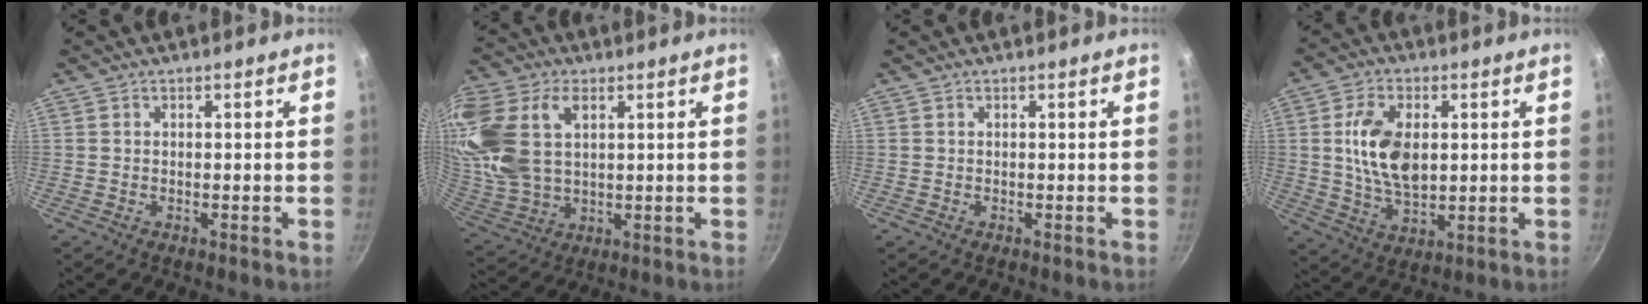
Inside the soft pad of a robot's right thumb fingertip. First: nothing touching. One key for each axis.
{"total": 20.9, "fx": 6.5, "fy": 13.8, "fz": 14.3, "tx": -0.319, "ty": 0.000, "tz": 0.132}
{"total": 0.0}
{"total": 12.0, "fx": 1.7, "fy": 7.0, "fz": 9.6, "tx": -0.162, "ty": -0.009, "tz": 0.035}